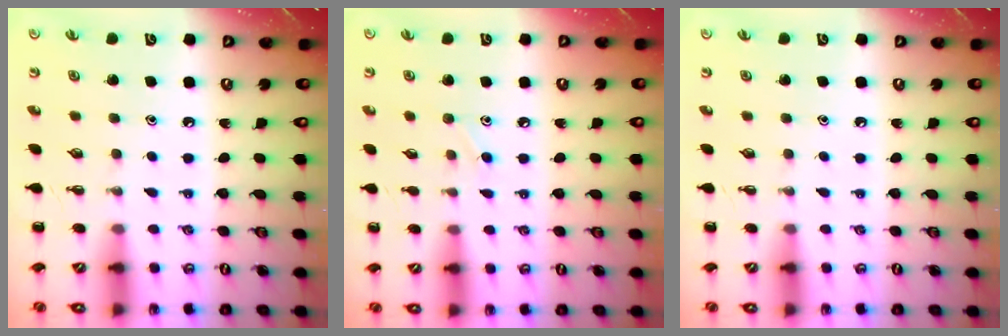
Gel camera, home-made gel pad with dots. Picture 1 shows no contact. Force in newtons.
{"total": 5.8, "press": 5.4, "slide": 1.9}
{"total": 0.0}